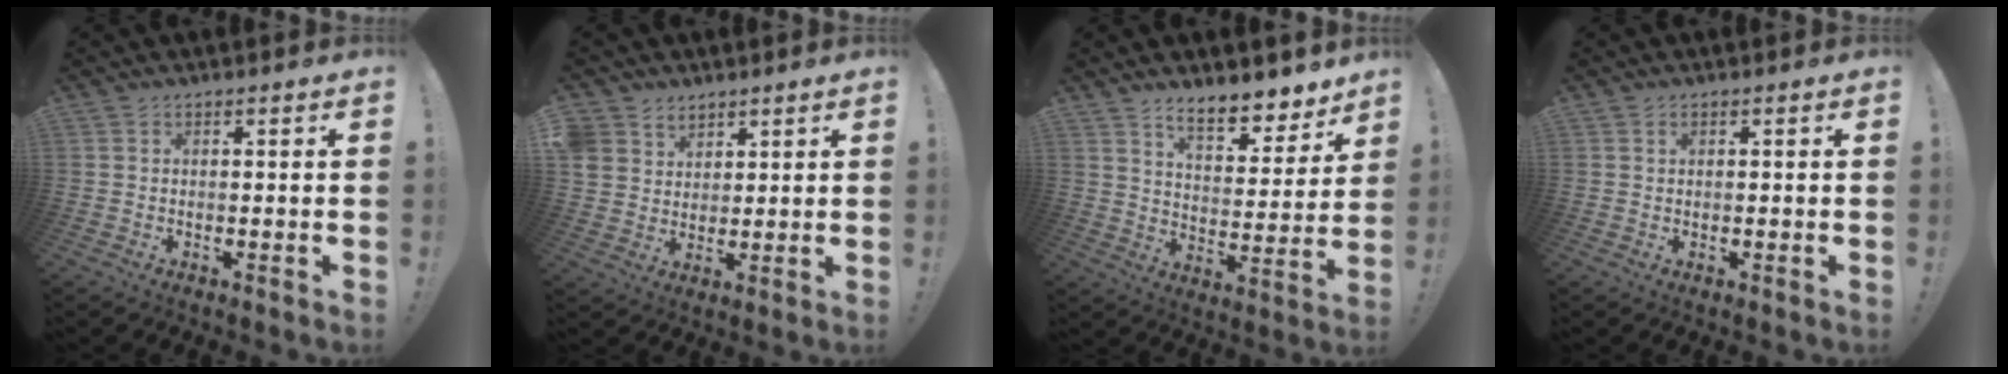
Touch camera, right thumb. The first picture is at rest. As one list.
[{"total": 6.0, "force": [4.1, 4.4, 0.3], "torque": [-0.011, -0.030, 0.082]}, {"total": 10.8, "force": [8.7, 3.8, 5.1], "torque": [-0.065, -0.068, 0.155]}, {"total": 0.5, "force": [0.3, 0.4, 0.1], "torque": [-0.001, 0.003, 0.006]}]